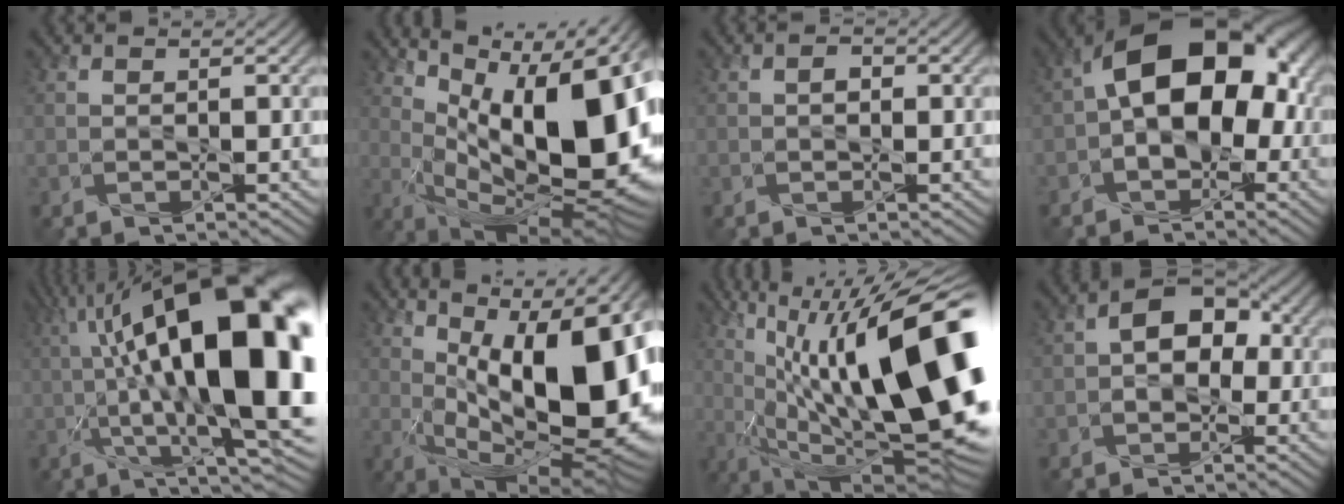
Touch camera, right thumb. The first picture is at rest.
{"total": 18.6, "force": [3.2, 7.6, 16.7], "torque": [-0.242, 0.008, 0.068]}
{"total": 1.1, "force": [0.0, 0.9, 0.7], "torque": [-0.011, -0.002, -0.002]}
{"total": 15.0, "force": [0.5, 9.9, 11.3], "torque": [-0.156, 0.010, 0.003]}
{"total": 23.1, "force": [2.1, 8.2, 21.4], "torque": [-0.315, 0.028, 0.020]}
{"total": 20.3, "force": [2.1, 9.2, 18.0], "torque": [-0.253, 0.011, 0.038]}
{"total": 22.3, "force": [3.4, 7.7, 20.7], "torque": [-0.336, 0.030, 0.055]}
{"total": 5.6, "force": [-0.1, 4.1, 3.8], "torque": [-0.049, 0.009, -0.010]}